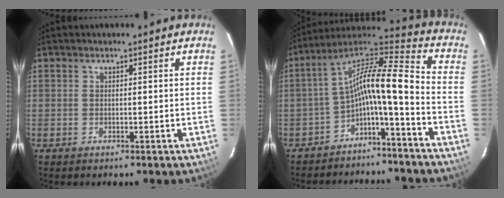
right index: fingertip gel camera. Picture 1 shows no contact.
{"total": 12.1, "force": [-5.4, 1.8, 10.6], "torque": [-0.199, 0.024, -0.101]}